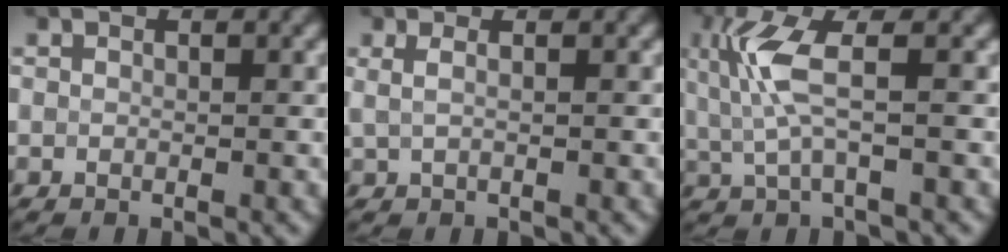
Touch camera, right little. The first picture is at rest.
{"total": 1.4, "force": [0.5, 0.6, 1.2], "torque": [-0.022, -0.002, 0.006]}
{"total": 4.6, "force": [0.9, 1.2, 4.3], "torque": [-0.103, 0.000, 0.021]}